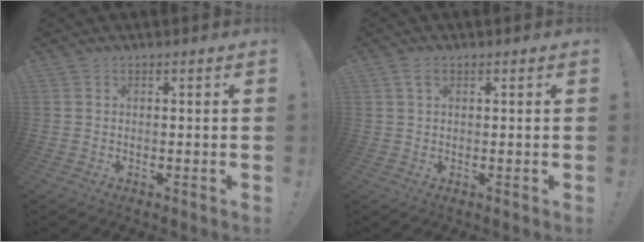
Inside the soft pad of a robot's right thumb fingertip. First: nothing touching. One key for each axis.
{"total": 2.6, "fx": 1.3, "fy": 1.4, "fz": 1.8, "tx": -0.023, "ty": -0.003, "tz": 0.021}